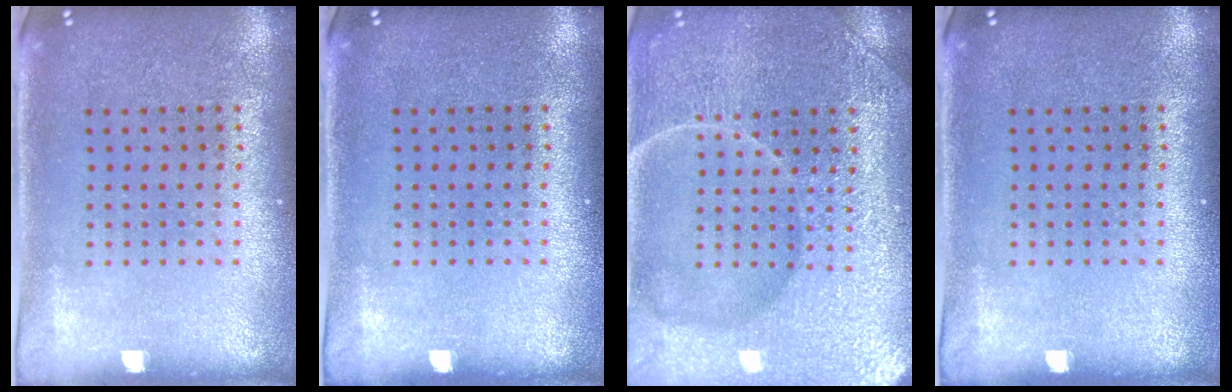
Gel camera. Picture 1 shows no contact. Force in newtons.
{"total": 0.0}
{"total": 5.6, "press": 5.6, "slide": 0.6}
{"total": 0.0}